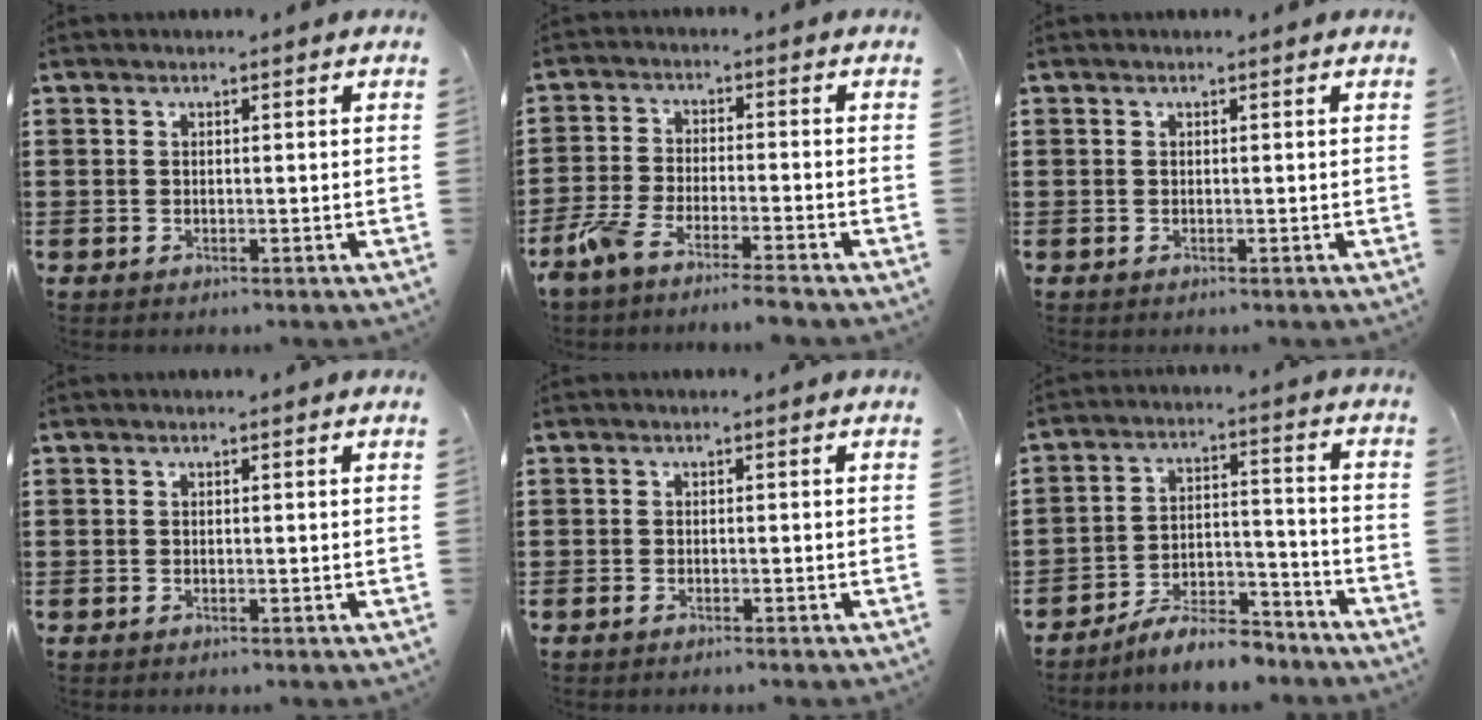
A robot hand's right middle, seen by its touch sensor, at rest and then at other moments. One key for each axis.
{"total": 5.5, "fx": -4.9, "fy": -0.1, "fz": 2.4, "tx": -0.074, "ty": -0.020, "tz": -0.102}
{"total": 0.0}
{"total": 0.0}
{"total": 0.5, "fx": -0.5, "fy": 0.0, "fz": 0.3, "tx": -0.006, "ty": -0.003, "tz": -0.008}
{"total": 7.4, "fx": -7.0, "fy": 1.3, "fz": 2.0, "tx": -0.030, "ty": 0.020, "tz": -0.133}